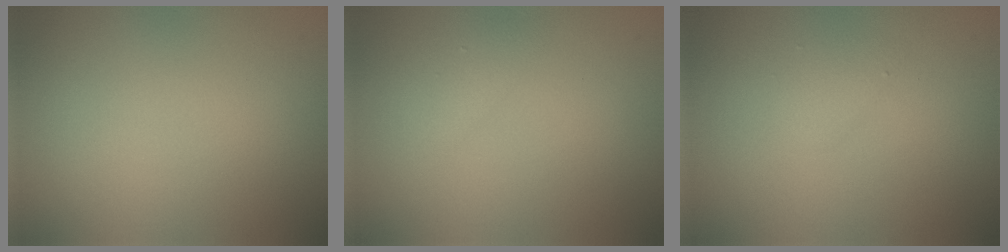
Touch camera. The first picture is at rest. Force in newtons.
{"total": 1.1, "press": 1.1, "slide": 0.0}
{"total": 0.8, "press": 0.8, "slide": 0.1}